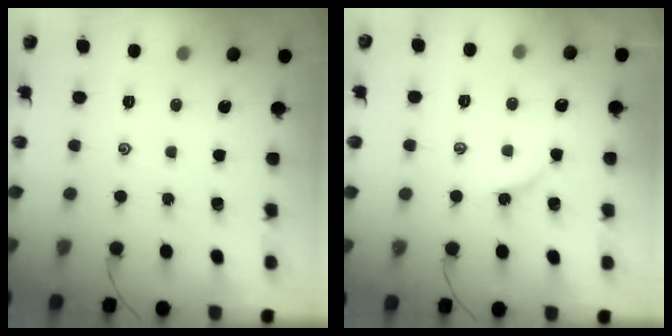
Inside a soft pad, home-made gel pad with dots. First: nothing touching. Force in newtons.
{"total": 2.7, "press": 2.6, "slide": 0.5}